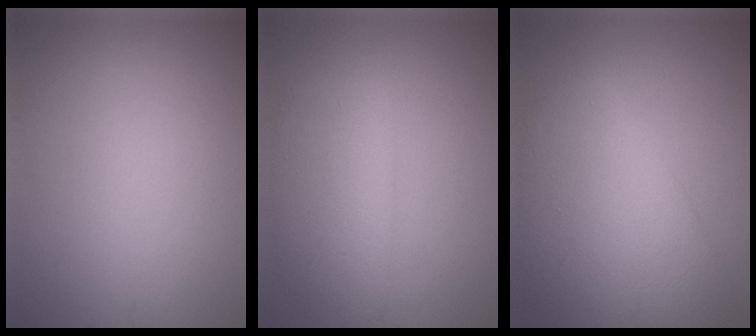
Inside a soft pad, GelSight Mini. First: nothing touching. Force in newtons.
{"total": 4.5, "press": 4.5, "slide": 0.2}
{"total": 8.6, "press": 8.6, "slide": 0.3}